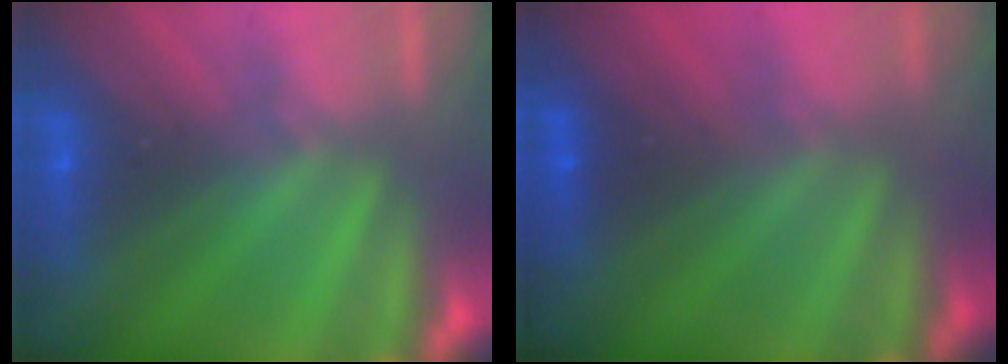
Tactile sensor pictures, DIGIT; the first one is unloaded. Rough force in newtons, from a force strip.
{"total": 1.7}